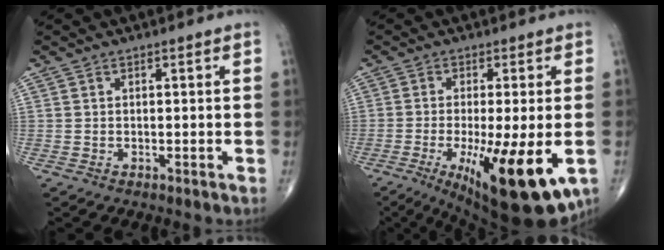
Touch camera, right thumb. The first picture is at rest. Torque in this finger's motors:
{"motor_torque": [2.60, 2.41, 0.81, -0.90, 0.53]}